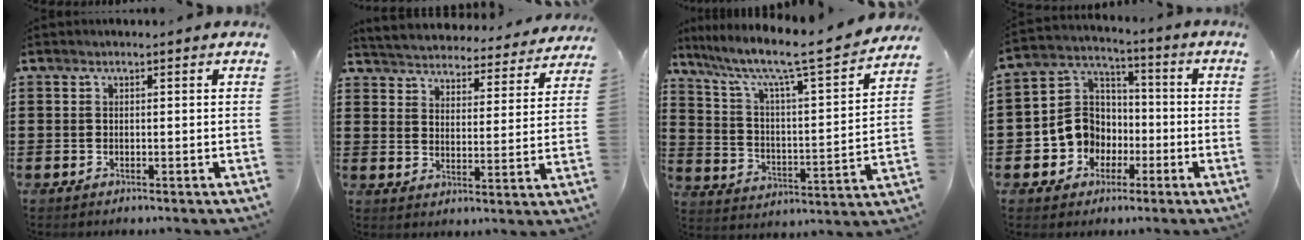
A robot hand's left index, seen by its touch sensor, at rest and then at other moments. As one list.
[{"total": 4.3, "force": [4.3, -0.3, -0.3], "torque": [-0.023, -0.042, 0.070]}, {"total": 8.2, "force": [6.7, 0.4, 4.8], "torque": [-0.123, -0.057, 0.103]}, {"total": 8.6, "force": [-2.3, 7.9, 2.4], "torque": [-0.092, 0.009, -0.045]}]